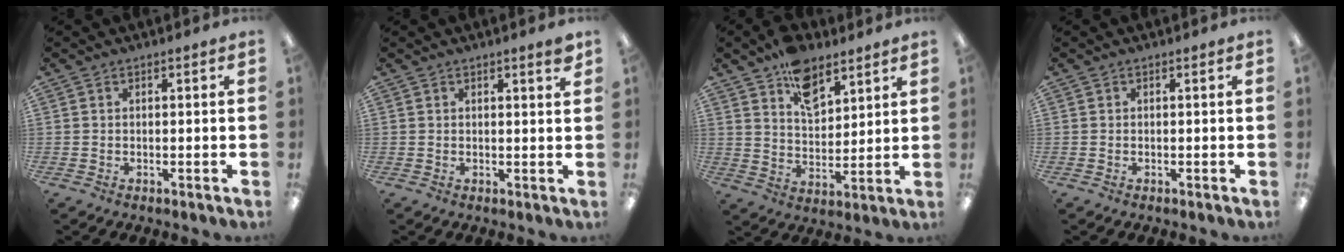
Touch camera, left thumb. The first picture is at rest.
{"total": 1.9, "force": [1.6, 0.1, 1.1], "torque": [-0.007, -0.006, 0.024]}
{"total": 10.8, "force": [7.1, 6.0, 5.5], "torque": [-0.073, -0.036, 0.124]}
{"total": 0.0}